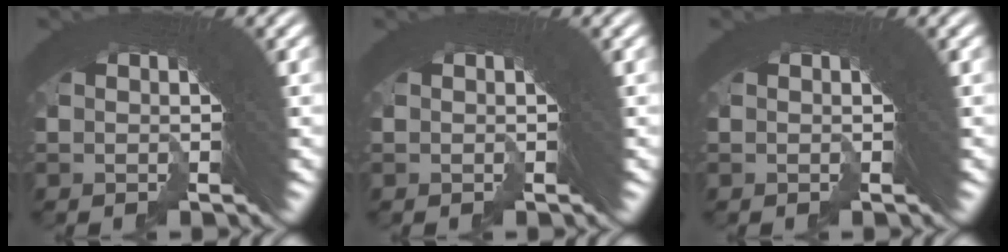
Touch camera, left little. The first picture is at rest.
{"total": 0.0}
{"total": 0.0}